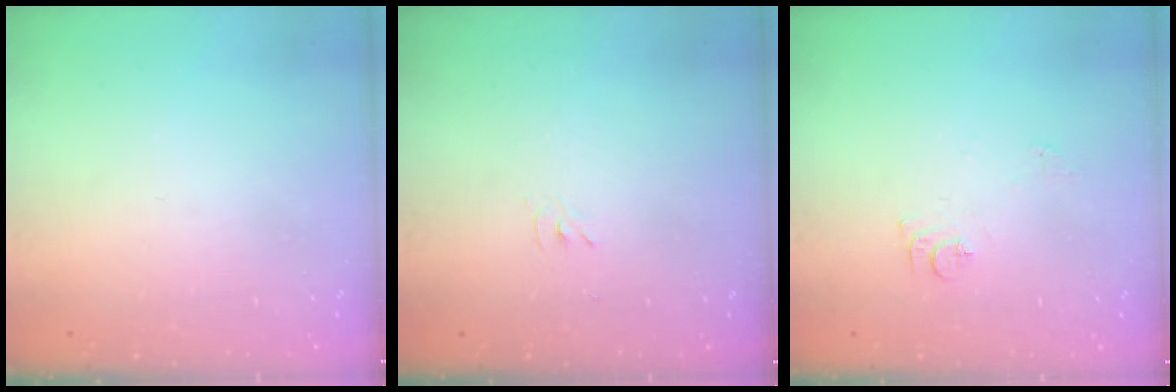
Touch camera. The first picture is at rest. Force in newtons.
{"total": 3.5, "press": 3.5, "slide": 0.5}
{"total": 6.7, "press": 6.7, "slide": 0.8}